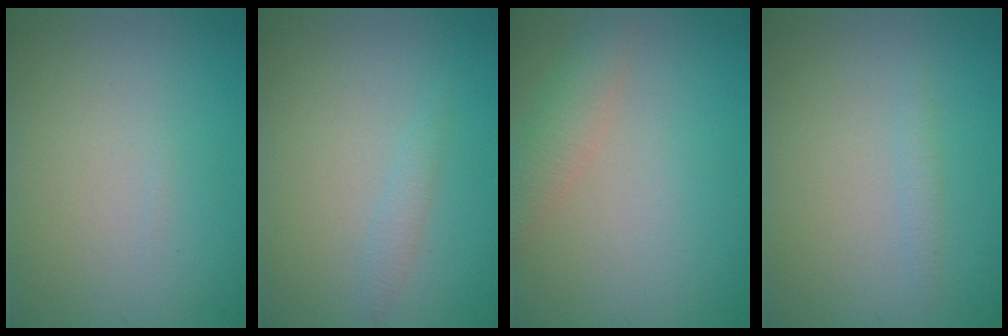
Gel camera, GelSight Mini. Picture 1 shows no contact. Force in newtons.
{"total": 1.1, "press": 1.1, "slide": 0.0}
{"total": 2.6, "press": 2.6, "slide": 0.1}
{"total": 0.8, "press": 0.8, "slide": 0.1}